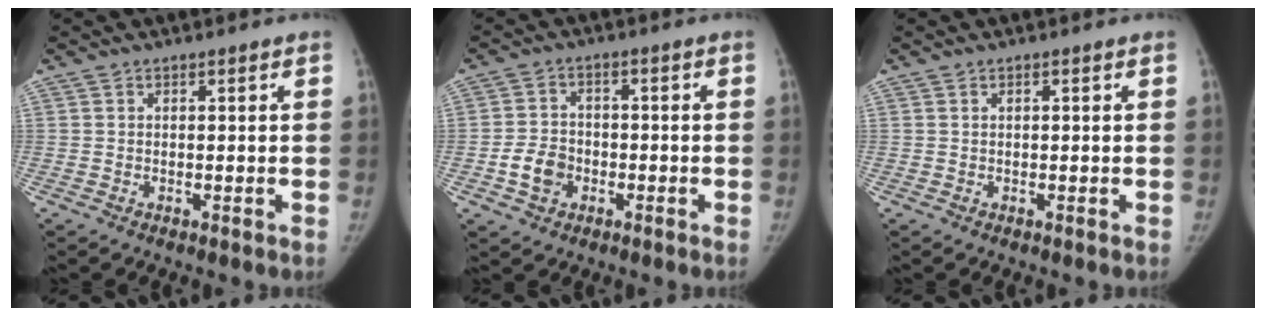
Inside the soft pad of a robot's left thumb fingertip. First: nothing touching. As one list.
[{"total": 5.8, "force": [-2.1, 4.7, 2.8], "torque": [-0.035, 0.017, -0.039]}, {"total": 0.0}]